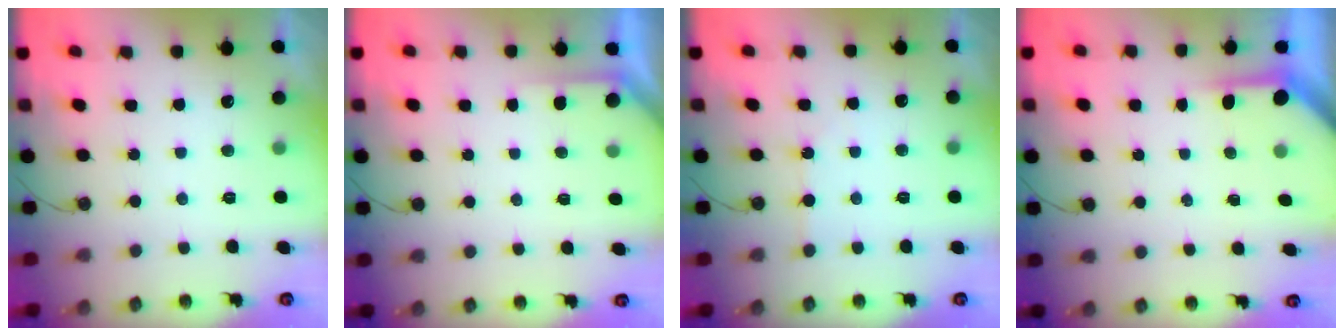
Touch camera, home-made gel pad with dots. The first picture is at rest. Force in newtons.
{"total": 2.4, "press": 2.4, "slide": 0.2}
{"total": 1.9, "press": 1.8, "slide": 0.4}
{"total": 3.6, "press": 3.6, "slide": 0.3}